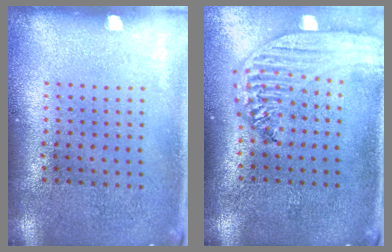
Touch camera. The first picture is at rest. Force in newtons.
{"total": 2.7, "press": 2.2, "slide": 1.6}